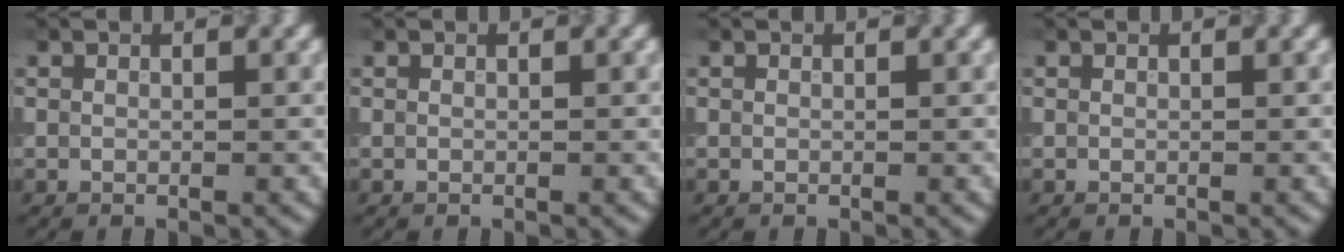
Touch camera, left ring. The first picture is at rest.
{"total": 0.0}
{"total": 0.0}
{"total": 0.0}